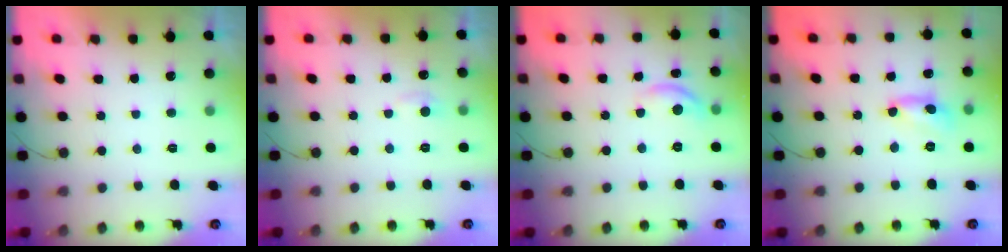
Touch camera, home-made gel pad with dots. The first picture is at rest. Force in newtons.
{"total": 5.3, "press": 5.3, "slide": 0.7}
{"total": 8.3, "press": 8.3, "slide": 0.5}
{"total": 5.2, "press": 5.2, "slide": 0.3}